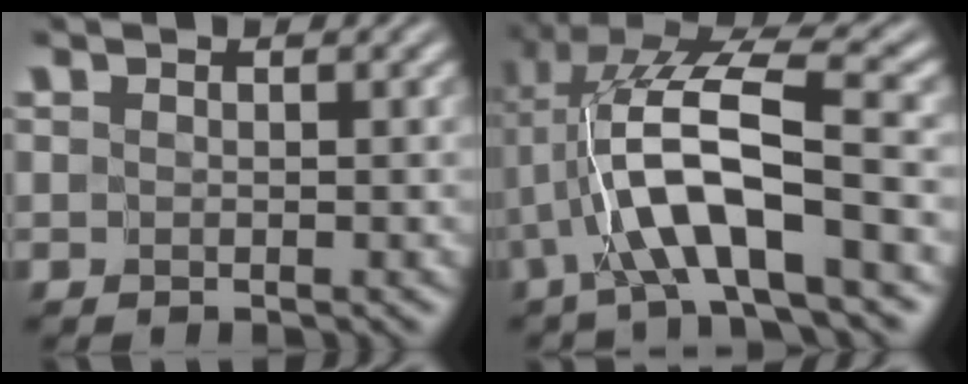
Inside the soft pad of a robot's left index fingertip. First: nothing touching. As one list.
[{"total": 8.7, "force": [-2.1, 2.3, 8.2], "torque": [-0.156, 0.019, -0.039]}]